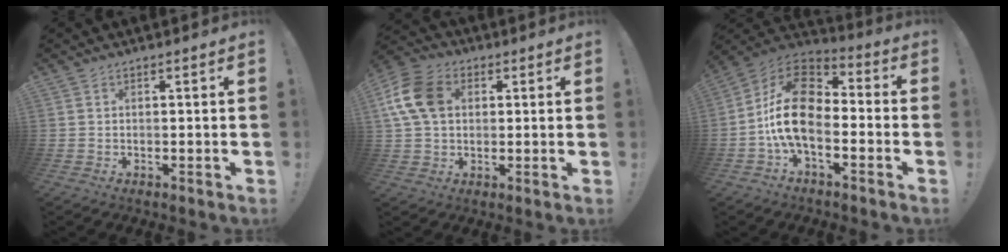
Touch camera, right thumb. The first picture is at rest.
{"total": 13.3, "force": [3.1, 9.9, 8.3], "torque": [-0.167, 0.013, 0.066]}
{"total": 17.3, "force": [-3.0, 10.5, 13.5], "torque": [-0.249, 0.029, -0.045]}